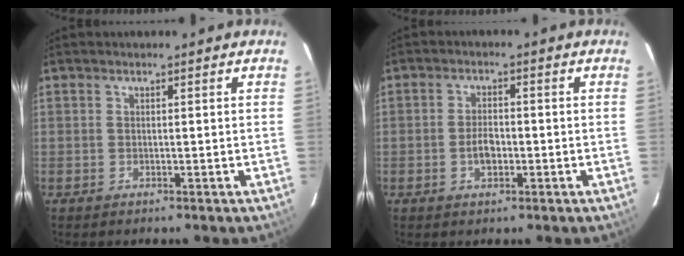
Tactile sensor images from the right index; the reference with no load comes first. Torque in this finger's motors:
{"motor_torque": [0.77, 0.23, 0.10, 0.03]}